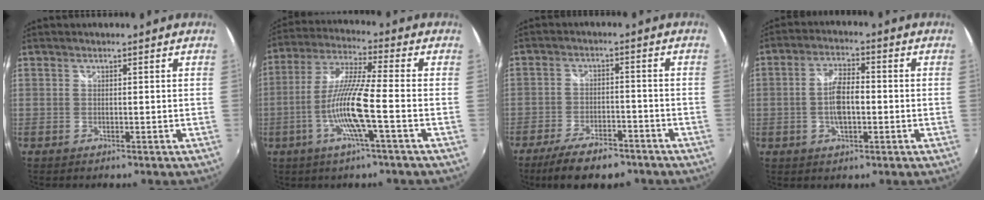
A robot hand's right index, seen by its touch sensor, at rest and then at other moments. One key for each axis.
{"total": 12.0, "fx": -4.0, "fy": 0.0, "fz": 11.3, "tx": -0.225, "ty": -0.004, "tz": -0.078}
{"total": 11.5, "fx": -8.9, "fy": 3.9, "fz": 6.2, "tx": -0.140, "ty": -0.016, "tz": -0.144}
{"total": 6.7, "fx": -1.1, "fy": 2.7, "fz": 6.1, "tx": -0.116, "ty": 0.006, "tz": -0.017}